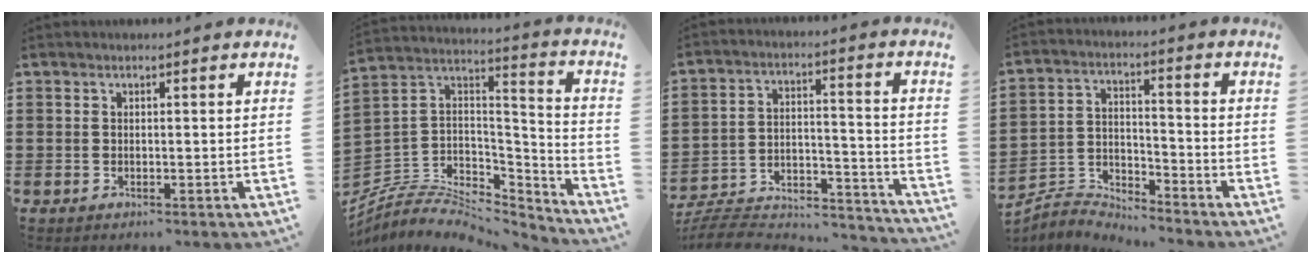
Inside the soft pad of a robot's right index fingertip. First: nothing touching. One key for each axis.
{"total": 6.0, "fx": -4.8, "fy": 3.3, "fz": 1.5, "tx": -0.049, "ty": -0.004, "tz": -0.097}
{"total": 5.7, "fx": -5.2, "fy": 1.8, "fz": 1.5, "tx": -0.023, "ty": 0.004, "tz": -0.103}
{"total": 4.3, "fx": -4.3, "fy": 0.6, "fz": 0.0, "tx": -0.021, "ty": 0.000, "tz": -0.096}